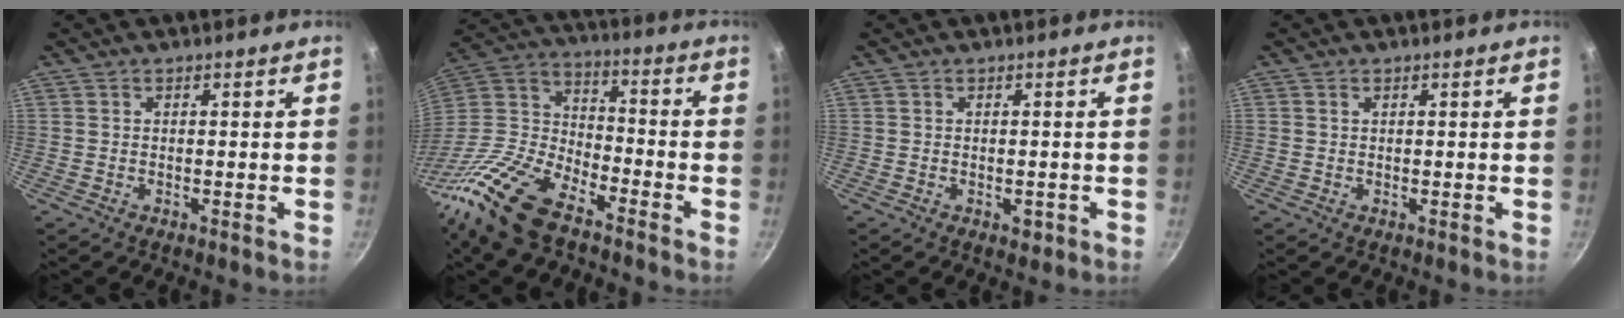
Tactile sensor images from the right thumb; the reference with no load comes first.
{"total": 19.6, "force": [-13.3, 8.7, 11.5], "torque": [-0.219, 0.073, -0.272]}
{"total": 1.8, "force": [-0.6, 1.1, 1.3], "torque": [-0.016, 0.000, -0.007]}
{"total": 0.8, "force": [0.4, 0.6, 0.3], "torque": [-0.004, 0.001, 0.006]}